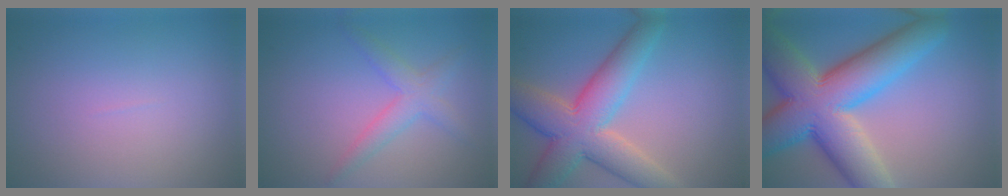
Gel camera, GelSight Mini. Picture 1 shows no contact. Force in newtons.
{"total": 2.9, "press": 2.9, "slide": 0.1}
{"total": 9.0, "press": 8.9, "slide": 0.5}
{"total": 14.0, "press": 14.0, "slide": 0.9}